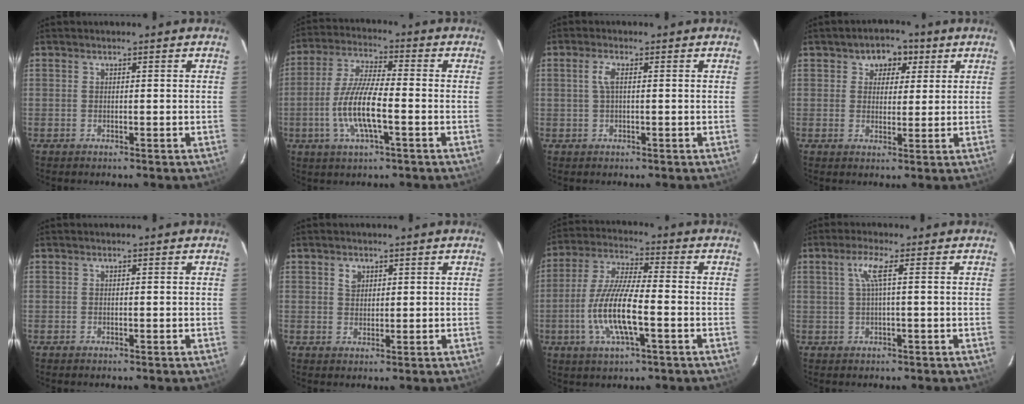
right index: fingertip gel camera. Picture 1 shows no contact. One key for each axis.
{"total": 10.8, "fx": -3.1, "fy": 2.3, "fz": 10.1, "tx": -0.209, "ty": -0.004, "tz": -0.062}
{"total": 2.3, "fx": 0.3, "fy": 0.5, "fz": 2.2, "tx": -0.049, "ty": 0.003, "tz": 0.006}
{"total": 5.4, "fx": 2.4, "fy": 4.3, "fz": 2.3, "tx": -0.023, "ty": 0.012, "tz": 0.035}
{"total": 0.0}
{"total": 2.5, "fx": 1.3, "fy": 1.9, "fz": 0.9, "tx": -0.010, "ty": 0.006, "tz": 0.024}
{"total": 12.5, "fx": -3.6, "fy": 2.7, "fz": 11.7, "tx": -0.244, "ty": -0.007, "tz": -0.070}
{"total": 3.4, "fx": 0.7, "fy": -0.3, "fz": 3.3, "tx": -0.065, "ty": 0.004, "tz": 0.015}